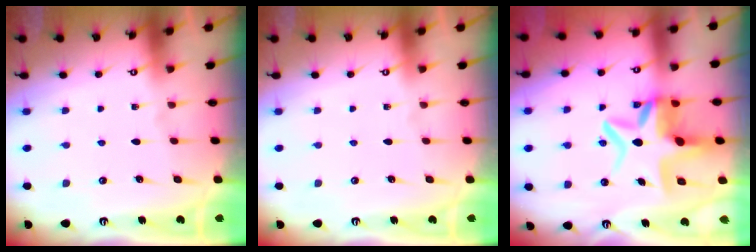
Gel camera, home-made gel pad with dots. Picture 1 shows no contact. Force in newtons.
{"total": 0.0}
{"total": 10.9, "press": 10.4, "slide": 3.1}